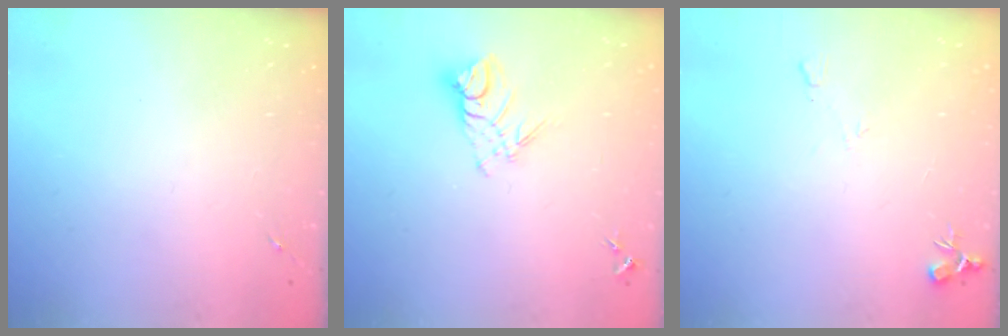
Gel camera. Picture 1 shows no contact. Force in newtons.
{"total": 8.8, "press": 8.7, "slide": 0.7}
{"total": 6.9, "press": 6.9, "slide": 0.7}